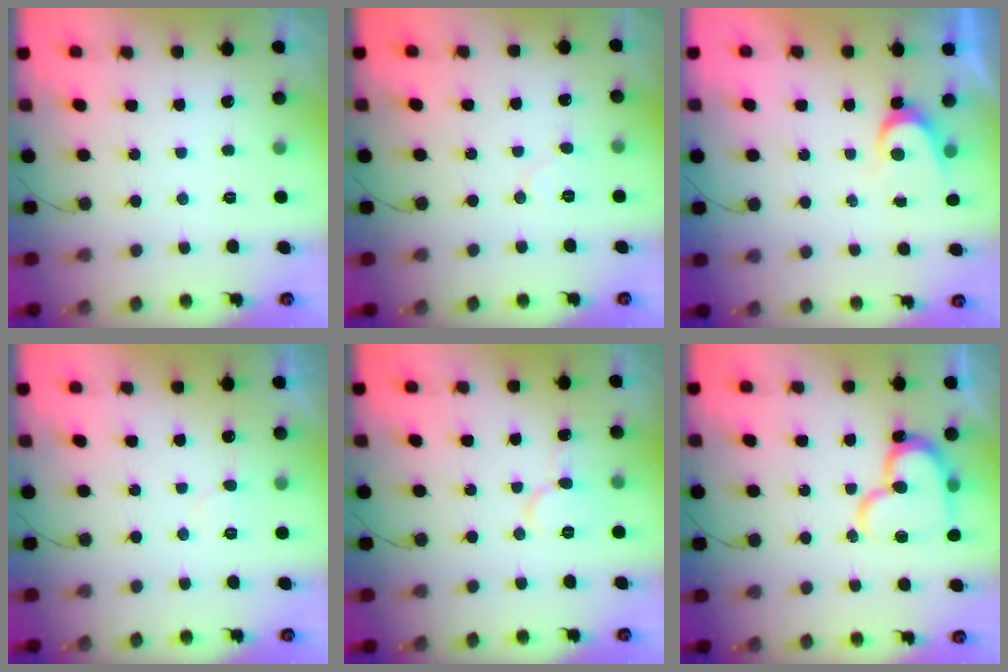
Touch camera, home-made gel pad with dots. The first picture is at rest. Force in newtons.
{"total": 5.1, "press": 5.1, "slide": 0.5}
{"total": 4.1, "press": 4.1, "slide": 0.5}
{"total": 5.1, "press": 5.1, "slide": 0.4}
{"total": 6.3, "press": 6.3, "slide": 0.6}
{"total": 15.6, "press": 15.5, "slide": 1.2}